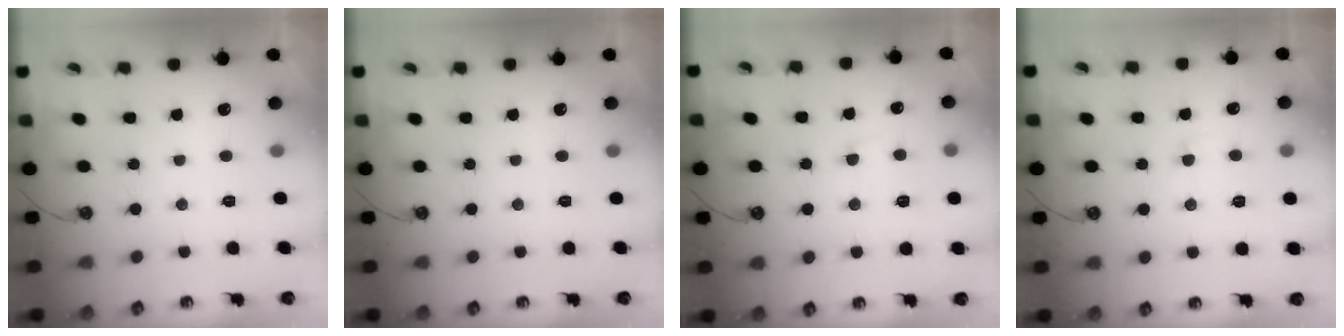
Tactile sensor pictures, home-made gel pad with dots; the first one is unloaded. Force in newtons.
{"total": 0.0}
{"total": 2.4, "press": 2.3, "slide": 0.7}
{"total": 1.6, "press": 1.5, "slide": 0.5}